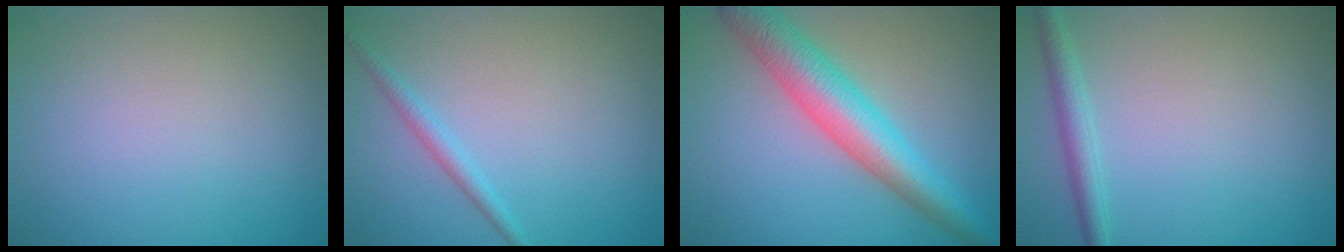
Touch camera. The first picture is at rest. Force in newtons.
{"total": 1.5, "press": 1.5, "slide": 0.1}
{"total": 6.9, "press": 6.9, "slide": 0.2}
{"total": 2.2, "press": 2.2, "slide": 0.1}